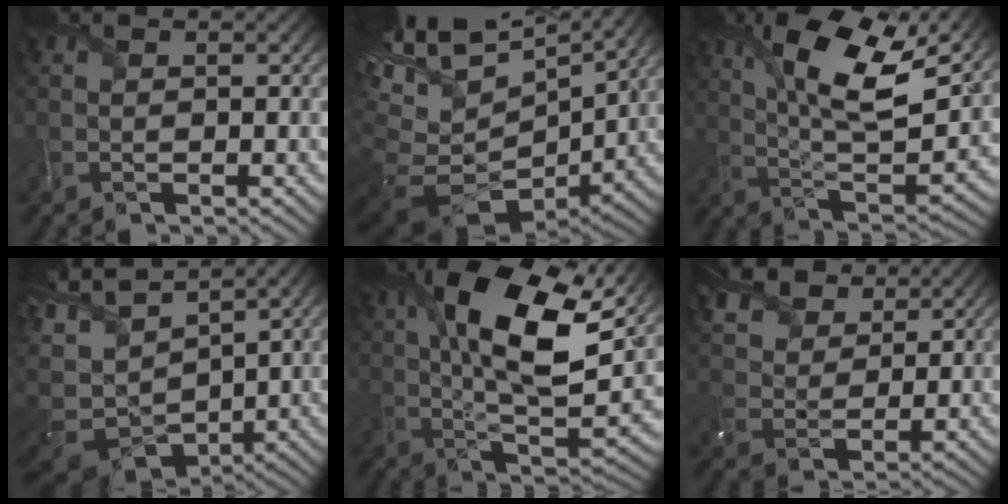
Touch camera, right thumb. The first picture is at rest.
{"total": 17.6, "force": [6.1, 10.2, 13.0], "torque": [-0.264, 0.019, 0.157]}
{"total": 15.5, "force": [7.1, 5.6, 12.7], "torque": [-0.246, 0.001, 0.128]}
{"total": 9.4, "force": [0.0, 5.8, 7.3], "torque": [-0.213, -0.005, 0.012]}
{"total": 18.1, "force": [6.7, 7.1, 15.3], "torque": [-0.280, 0.022, 0.111]}
{"total": 9.5, "force": [6.8, 4.6, 4.7], "torque": [-0.140, 0.023, 0.123]}